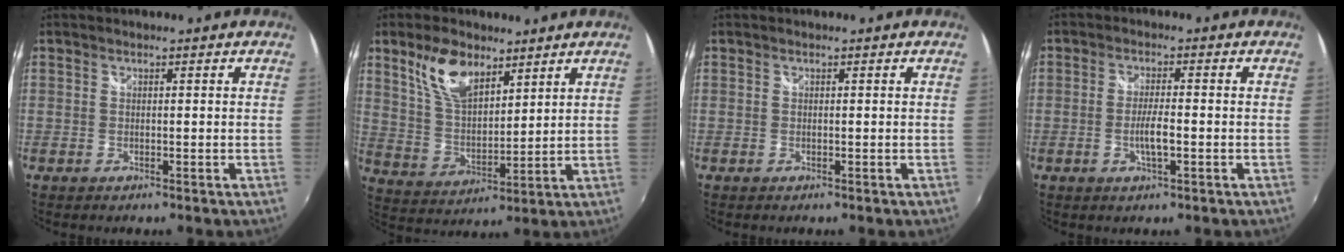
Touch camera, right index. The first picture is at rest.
{"total": 11.0, "force": [6.8, 5.4, 6.7], "torque": [-0.128, 0.013, 0.139]}
{"total": 0.0}
{"total": 3.9, "force": [-1.0, 0.6, 3.7], "torque": [-0.072, -0.001, -0.018]}